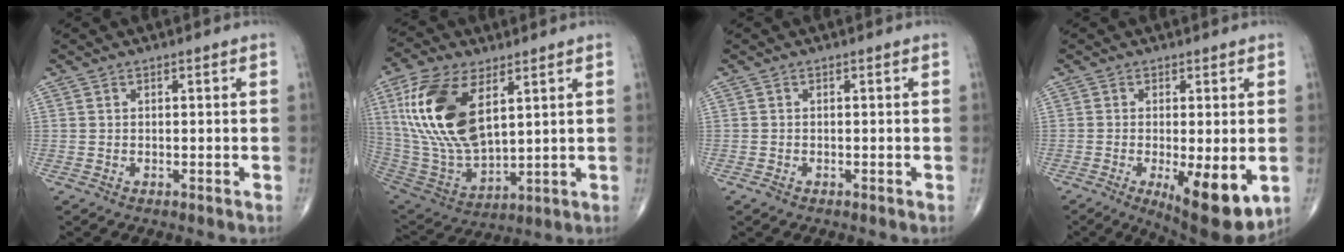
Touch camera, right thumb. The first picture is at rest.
{"total": 20.8, "force": [6.9, 10.5, 16.6], "torque": [-0.337, -0.028, 0.138]}
{"total": 0.6, "force": [-0.4, 0.4, 0.3], "torque": [-0.005, 0.000, -0.008]}
{"total": 12.0, "force": [-3.3, 3.7, 10.9], "torque": [-0.157, -0.024, -0.041]}